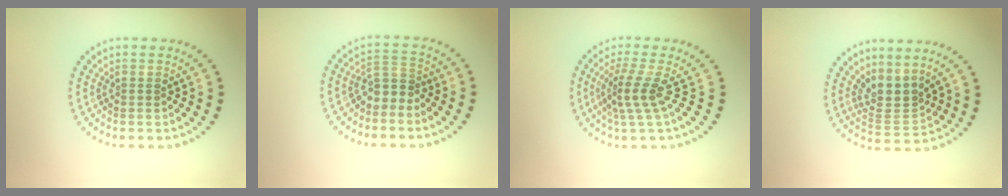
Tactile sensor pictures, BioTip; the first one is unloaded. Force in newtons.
{"total": 2.0, "press": 1.5, "slide": 1.4}
{"total": 2.9, "press": 1.9, "slide": 2.1}
{"total": 3.0, "press": 2.1, "slide": 2.1}